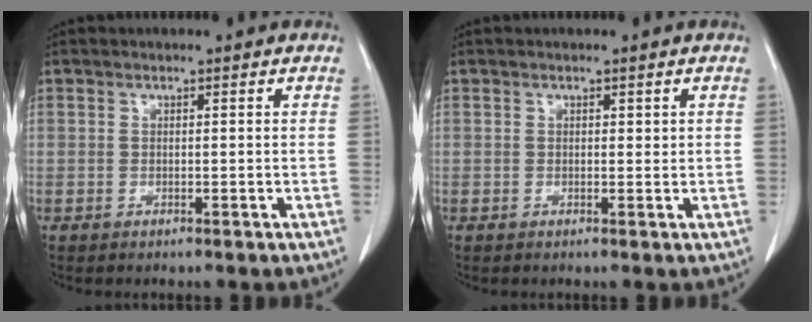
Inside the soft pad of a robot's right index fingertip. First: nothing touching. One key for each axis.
{"total": 0.6, "fx": 0.3, "fy": 0.4, "fz": 0.4, "tx": -0.001, "ty": -0.001, "tz": 0.002}